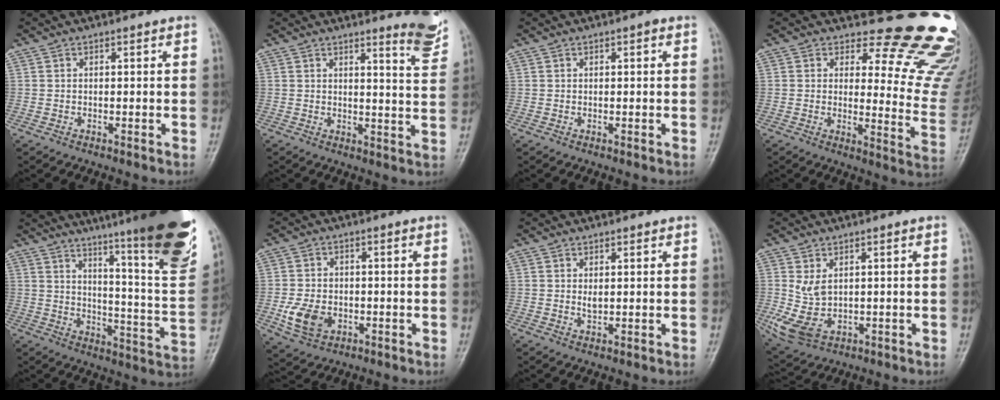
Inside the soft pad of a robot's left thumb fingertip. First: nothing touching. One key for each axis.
{"total": 6.3, "fx": 5.1, "fy": 0.6, "fz": 3.7, "tx": -0.040, "ty": -0.050, "tz": 0.056}
{"total": 0.6, "fx": 0.2, "fy": 0.3, "fz": 0.4, "tx": -0.004, "ty": 0.001, "tz": 0.001}
{"total": 18.2, "fx": 16.3, "fy": 5.9, "fz": 5.5, "tx": -0.006, "ty": -0.167, "tz": 0.169}
{"total": 28.9, "fx": 19.8, "fy": 3.6, "fz": 20.8, "tx": -0.262, "ty": -0.101, "tz": 0.267}
{"total": 7.6, "fx": -1.9, "fy": 5.7, "fz": 4.7, "tx": -0.079, "ty": 0.002, "tz": -0.030}
{"total": 1.5, "fx": 0.7, "fy": 0.9, "fz": 1.1, "tx": -0.016, "ty": -0.007, "tz": 0.014}
{"total": 6.2, "fx": 0.7, "fy": 4.2, "fz": 4.4, "tx": -0.086, "ty": -0.008, "tz": 0.032}